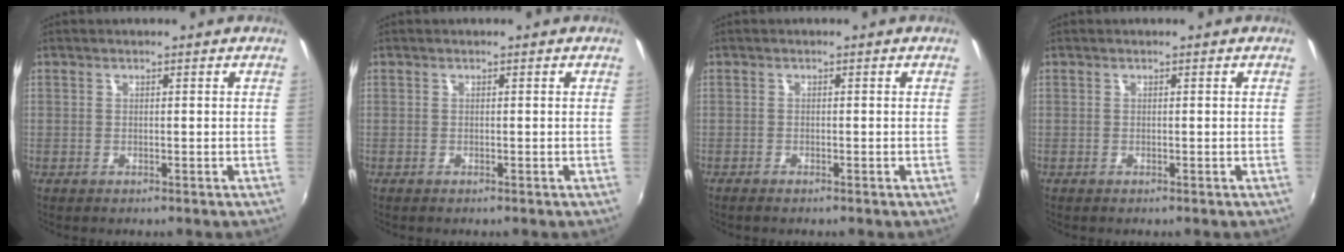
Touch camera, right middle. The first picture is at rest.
{"total": 0.0}
{"total": 1.2, "force": [-1.0, 0.2, 0.5], "torque": [-0.013, -0.005, -0.021]}
{"total": 0.0}